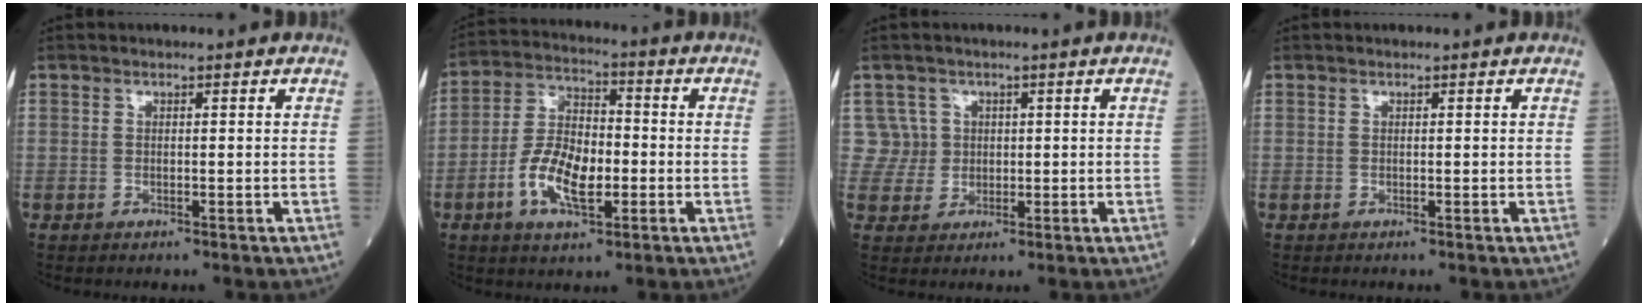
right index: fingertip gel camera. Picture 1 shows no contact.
{"total": 10.4, "force": [-3.0, 4.6, 8.8], "torque": [-0.179, 0.009, -0.057]}
{"total": 4.0, "force": [1.0, 3.8, -0.4], "torque": [0.022, 0.010, 0.020]}
{"total": 0.0}